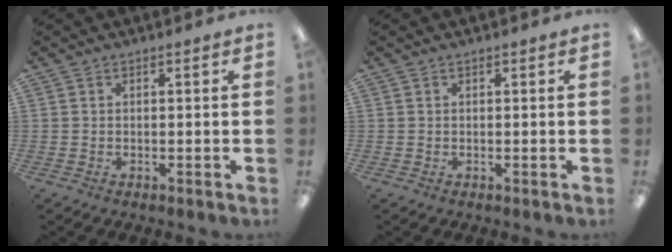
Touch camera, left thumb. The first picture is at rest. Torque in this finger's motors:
{"motor_torque": [0.00, 0.00, -0.10, -0.10, 0.00]}